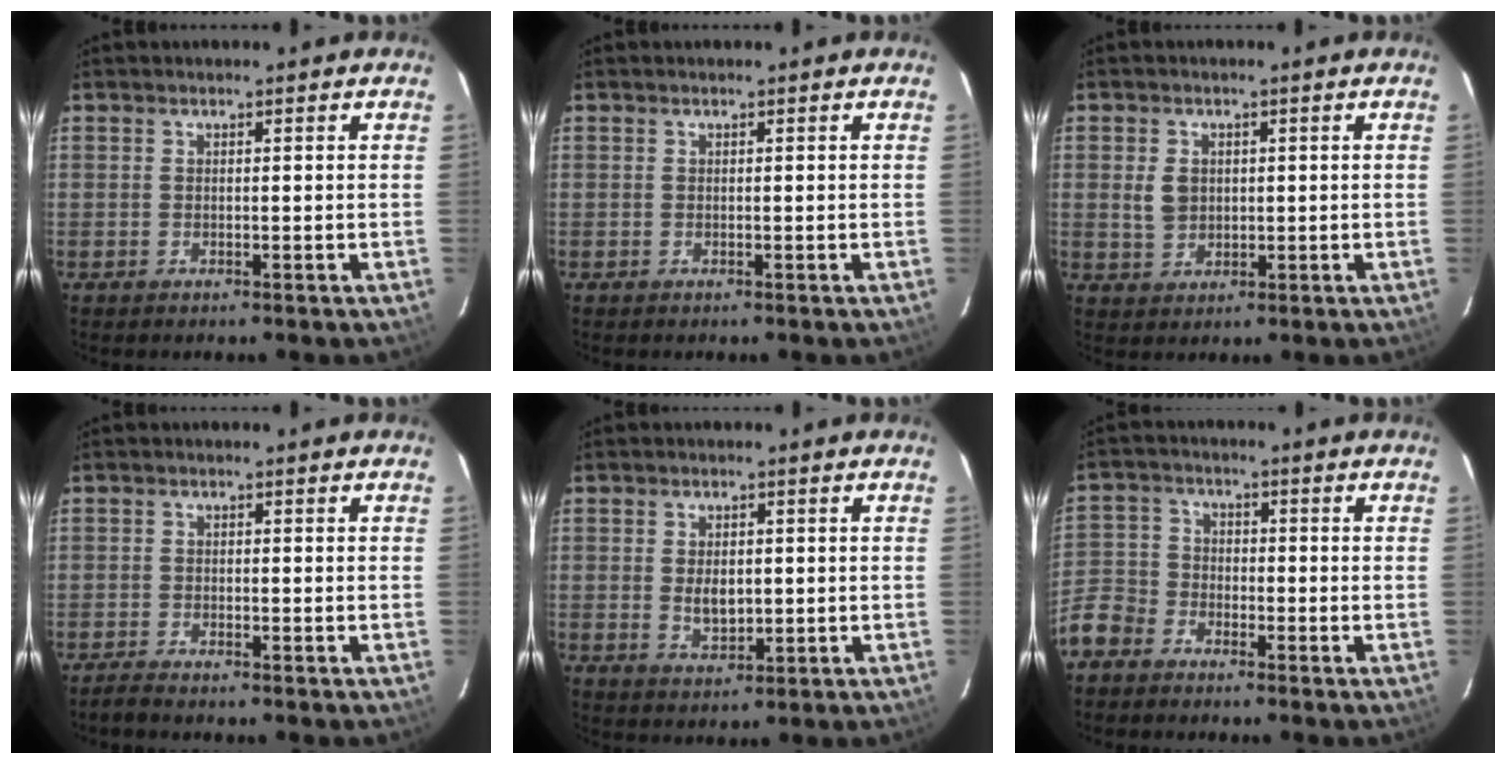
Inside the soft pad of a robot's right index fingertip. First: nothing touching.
{"total": 0.0}
{"total": 4.0, "force": [0.5, 3.3, 2.3], "torque": [-0.046, 0.005, 0.012]}
{"total": 2.2, "force": [-2.1, 0.2, 0.8], "torque": [-0.028, -0.005, -0.039]}
{"total": 4.7, "force": [-0.1, 3.0, 3.7], "torque": [-0.064, -0.003, 0.005]}
{"total": 8.9, "force": [-5.9, 6.0, 2.7], "torque": [-0.074, 0.015, -0.128]}